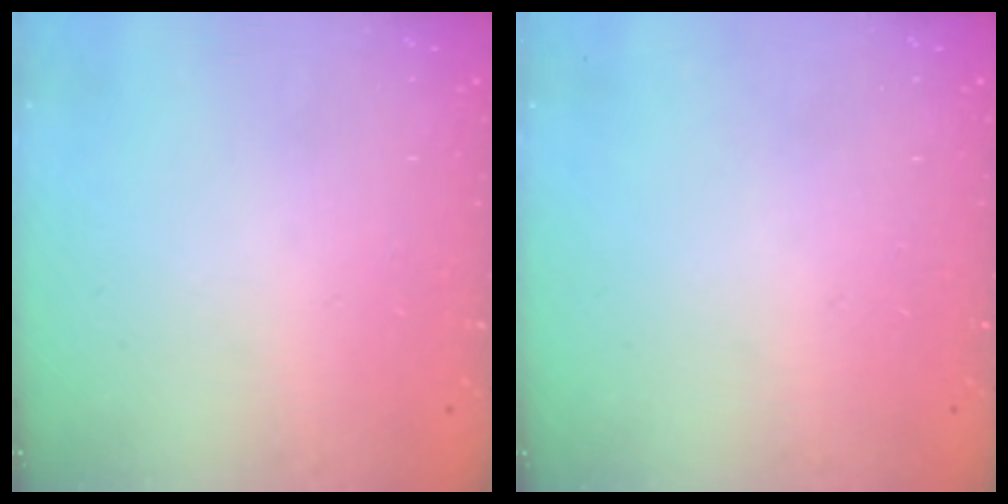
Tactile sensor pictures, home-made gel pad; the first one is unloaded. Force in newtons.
{"total": 0.0}